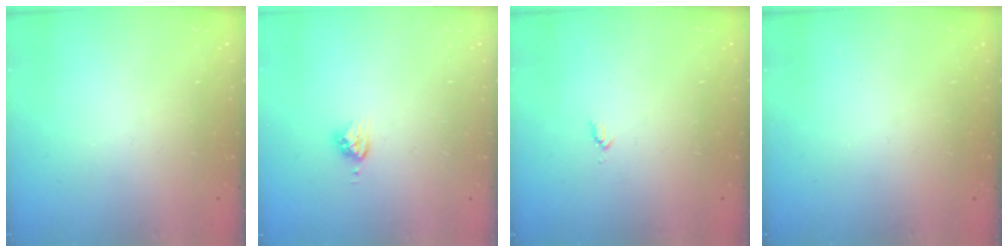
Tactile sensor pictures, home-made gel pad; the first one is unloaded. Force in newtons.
{"total": 5.0, "press": 4.9, "slide": 0.5}
{"total": 3.0, "press": 3.0, "slide": 0.4}
{"total": 0.0}